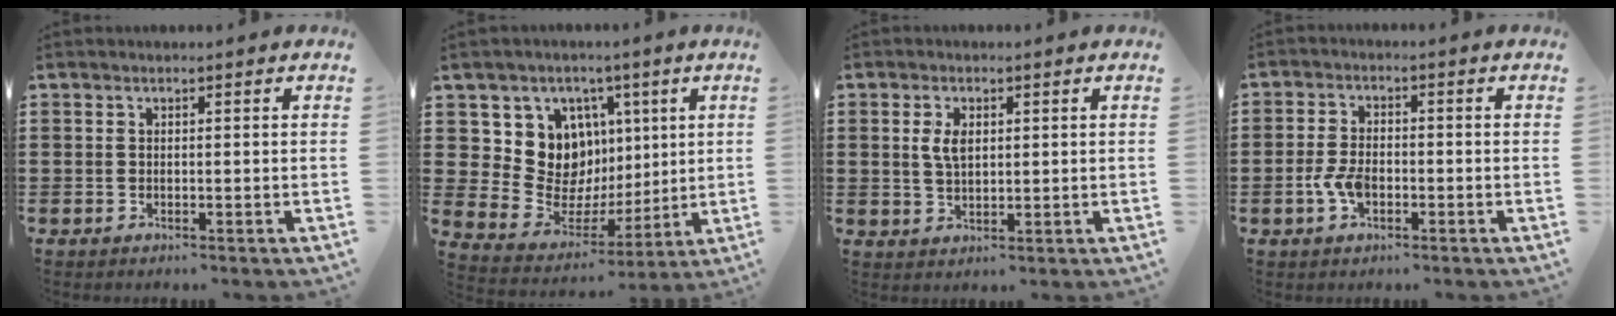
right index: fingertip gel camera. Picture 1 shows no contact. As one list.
[{"total": 11.0, "force": [2.9, 10.0, 3.6], "torque": [-0.089, -0.030, 0.063]}, {"total": 3.4, "force": [0.9, 1.7, 2.8], "torque": [-0.060, 0.007, 0.014]}, {"total": 4.1, "force": [-1.3, 2.3, 3.1], "torque": [-0.077, -0.004, -0.028]}]